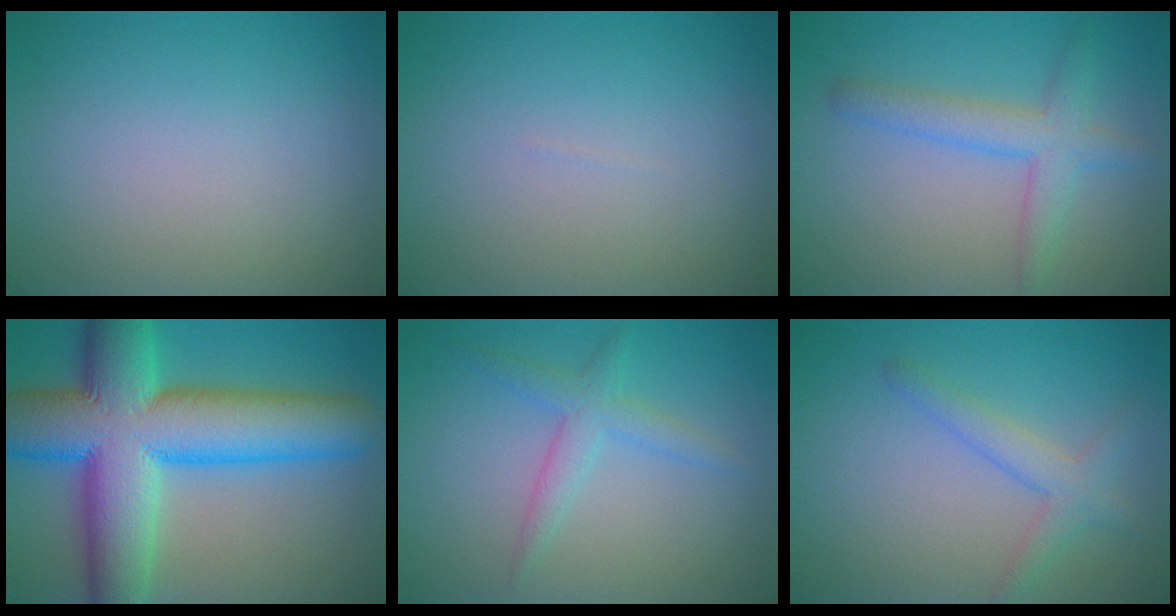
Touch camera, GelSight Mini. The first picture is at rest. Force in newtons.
{"total": 0.0}
{"total": 3.6, "press": 3.6, "slide": 0.1}
{"total": 15.4, "press": 15.4, "slide": 0.5}
{"total": 2.4, "press": 2.4, "slide": 0.1}
{"total": 2.7, "press": 2.7, "slide": 0.1}